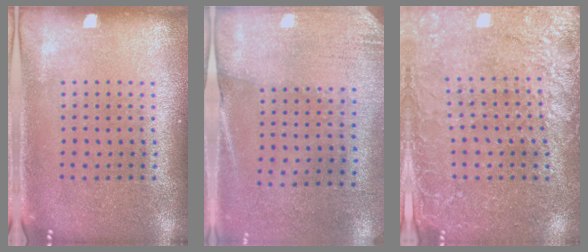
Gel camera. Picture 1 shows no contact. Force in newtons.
{"total": 2.6, "press": 2.3, "slide": 1.3}
{"total": 2.9, "press": 2.8, "slide": 0.7}